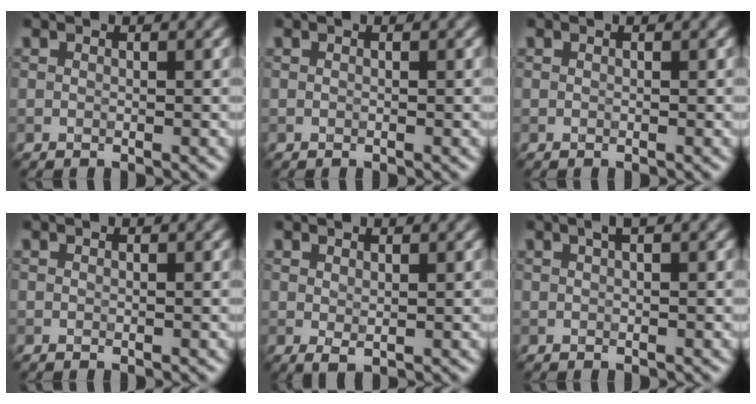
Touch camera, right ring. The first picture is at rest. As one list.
[{"total": 0.0}, {"total": 0.0}, {"total": 0.0}, {"total": 0.9, "force": [0.2, 0.4, 0.7], "torque": [-0.015, -0.003, 0.006]}, {"total": 0.6, "force": [0.4, 0.0, 0.5], "torque": [-0.009, 0.004, 0.006]}]